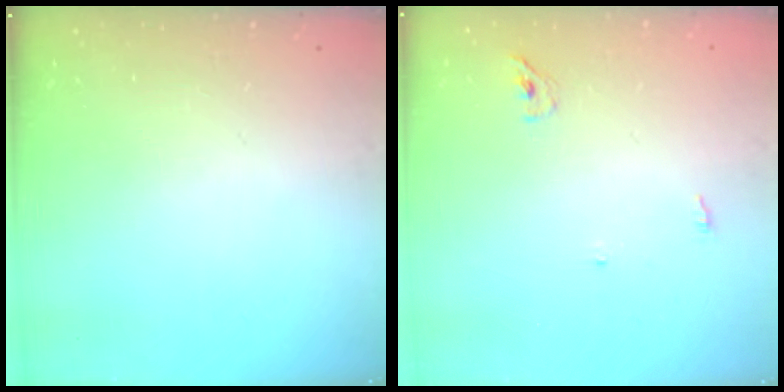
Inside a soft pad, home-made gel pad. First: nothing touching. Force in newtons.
{"total": 3.4, "press": 3.4, "slide": 0.7}